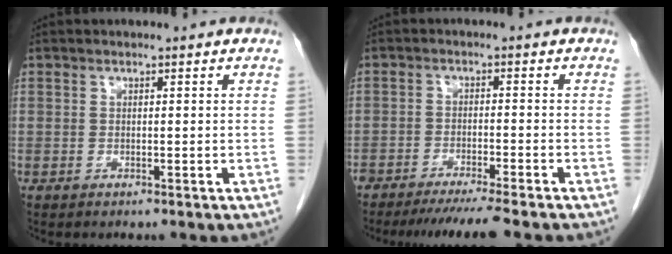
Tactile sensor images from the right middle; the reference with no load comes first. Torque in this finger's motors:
{"motor_torque": [1.09, -1.05, 0.10, 0.03]}